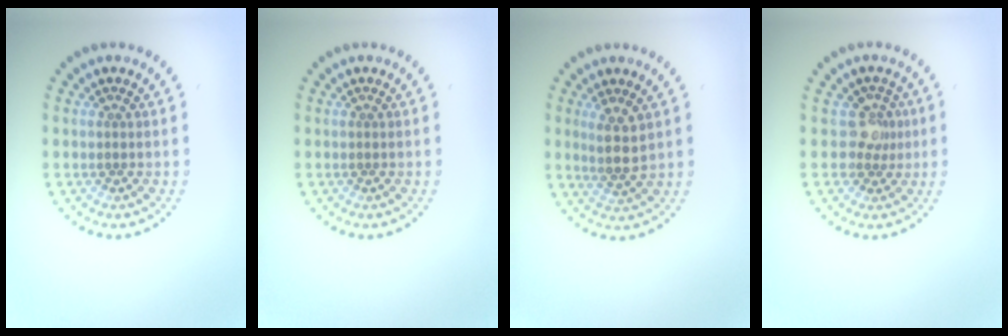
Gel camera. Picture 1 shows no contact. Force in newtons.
{"total": 0.0}
{"total": 2.8, "press": 2.4, "slide": 1.6}
{"total": 2.1, "press": 1.6, "slide": 1.3}